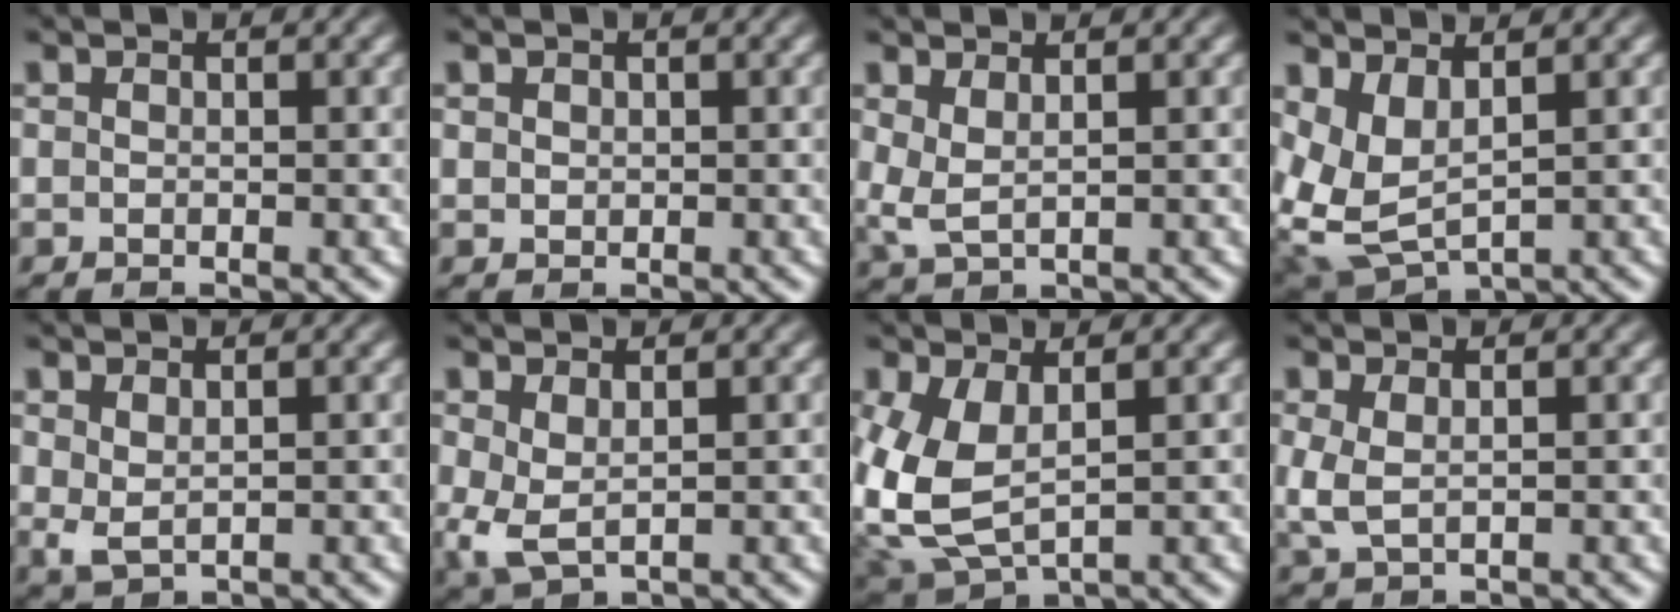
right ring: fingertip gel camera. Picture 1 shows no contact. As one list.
[{"total": 0.6, "force": [0.5, 0.4, 0.0], "torque": [-0.003, -0.007, 0.017]}, {"total": 2.2, "force": [0.7, 1.5, 1.4], "torque": [-0.052, -0.021, 0.026]}, {"total": 8.0, "force": [0.3, 6.7, 4.3], "torque": [-0.135, -0.042, 0.020]}, {"total": 1.1, "force": [0.6, 0.3, 0.8], "torque": [-0.022, -0.016, 0.027]}, {"total": 2.6, "force": [0.0, 1.8, 1.9], "torque": [-0.058, -0.029, 0.020]}, {"total": 7.6, "force": [0.0, 6.0, 4.7], "torque": [-0.145, -0.034, 0.020]}, {"total": 2.0, "force": [0.2, 1.2, 1.5], "torque": [-0.053, -0.021, 0.020]}]